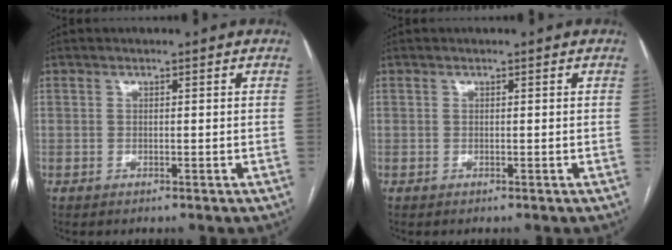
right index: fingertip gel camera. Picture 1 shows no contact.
{"total": 0.0}